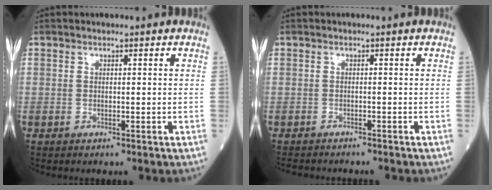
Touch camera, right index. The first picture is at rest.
{"total": 3.6, "force": [-3.4, 0.9, 0.6], "torque": [-0.004, -0.006, -0.051]}